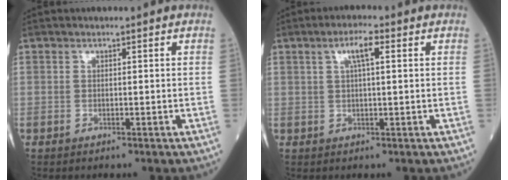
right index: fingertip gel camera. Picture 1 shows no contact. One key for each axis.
{"total": 3.9, "fx": 1.5, "fy": 0.6, "fz": 3.6, "tx": -0.068, "ty": 0.009, "tz": 0.026}